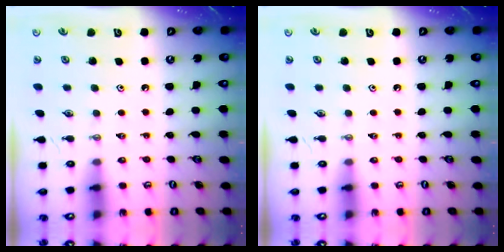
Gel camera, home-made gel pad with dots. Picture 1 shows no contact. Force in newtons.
{"total": 0.0}